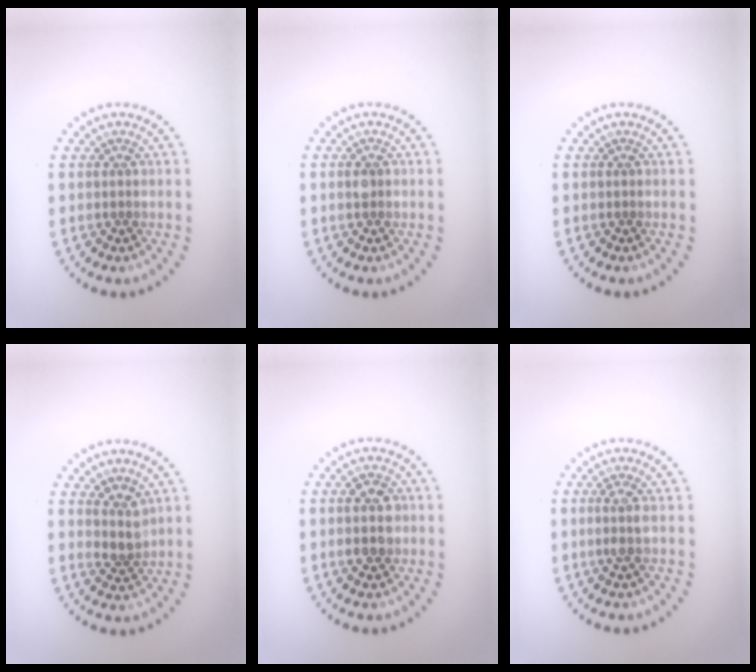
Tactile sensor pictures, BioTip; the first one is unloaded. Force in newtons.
{"total": 0.9, "press": 0.9, "slide": 0.0}
{"total": 0.0}
{"total": 2.1, "press": 1.7, "slide": 1.1}
{"total": 3.5, "press": 3.5, "slide": 0.1}
{"total": 1.4, "press": 1.1, "slide": 0.8}